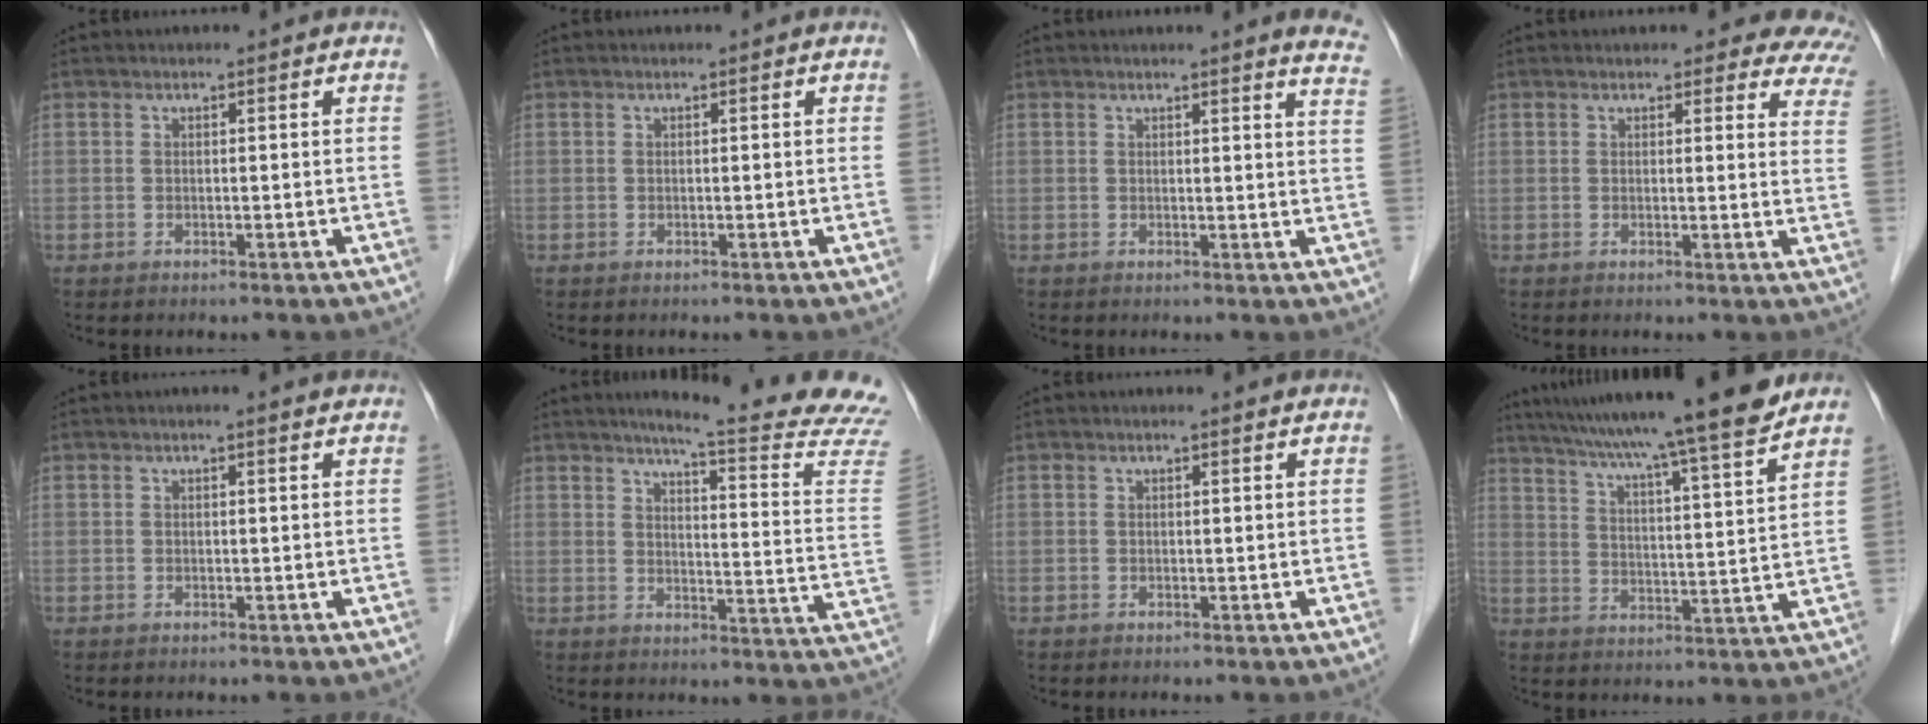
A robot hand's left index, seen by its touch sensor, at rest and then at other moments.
{"total": 0.0}
{"total": 6.9, "force": [6.1, 0.0, 3.1], "torque": [-0.023, -0.028, 0.036]}
{"total": 10.6, "force": [9.6, 3.3, 2.9], "torque": [0.017, -0.026, 0.066]}
{"total": 1.4, "force": [1.0, 0.1, 0.9], "torque": [-0.016, 0.014, 0.014]}
{"total": 19.4, "force": [17.5, -1.2, 8.3], "torque": [-0.111, -0.110, 0.194]}
{"total": 0.8, "force": [0.6, 0.0, 0.5], "torque": [-0.011, 0.008, 0.011]}
{"total": 20.7, "force": [17.7, -0.9, 10.6], "torque": [-0.175, -0.009, 0.256]}